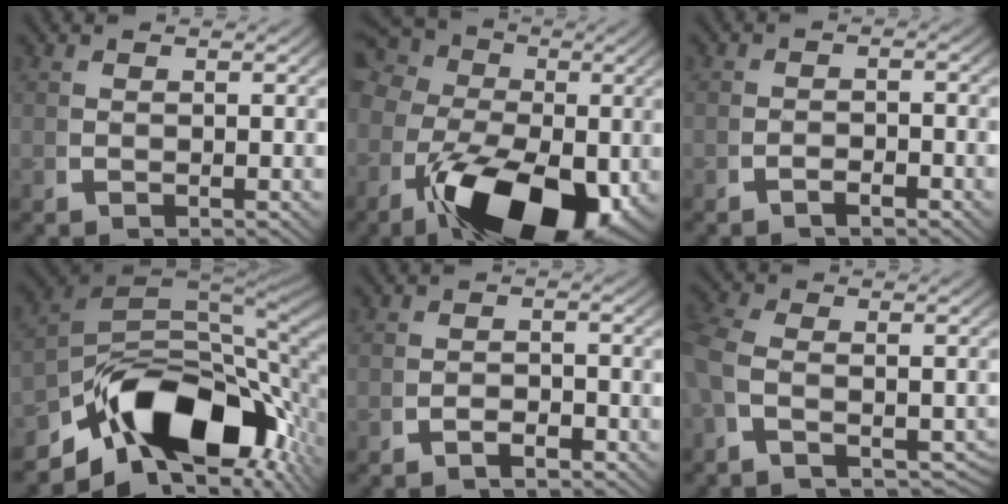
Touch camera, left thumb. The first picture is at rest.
{"total": 16.5, "force": [-1.7, 10.8, 12.4], "torque": [-0.217, -0.051, -0.012]}
{"total": 1.3, "force": [-1.1, 0.5, 0.3], "torque": [-0.005, -0.002, -0.025]}
{"total": 22.2, "force": [-2.9, 13.2, 17.6], "torque": [-0.286, -0.047, -0.036]}
{"total": 1.8, "force": [-1.6, 0.7, 0.3], "torque": [-0.001, -0.005, -0.031]}
{"total": 4.7, "force": [-2.1, 3.2, 2.7], "torque": [-0.065, -0.015, -0.036]}